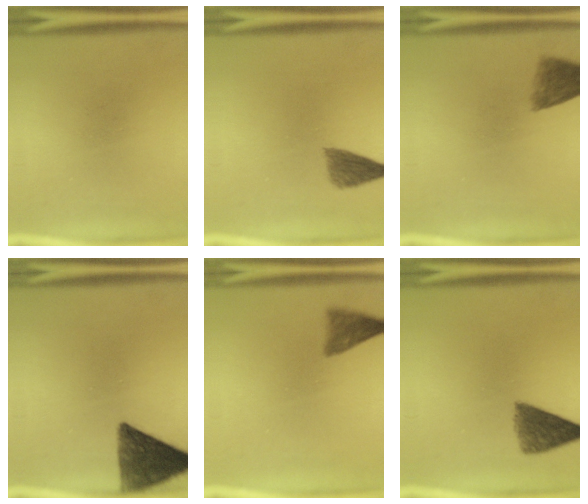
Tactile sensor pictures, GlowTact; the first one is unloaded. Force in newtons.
{"total": 3.2}
{"total": 5.6}
{"total": 11.1}
{"total": 3.5}
{"total": 6.0}